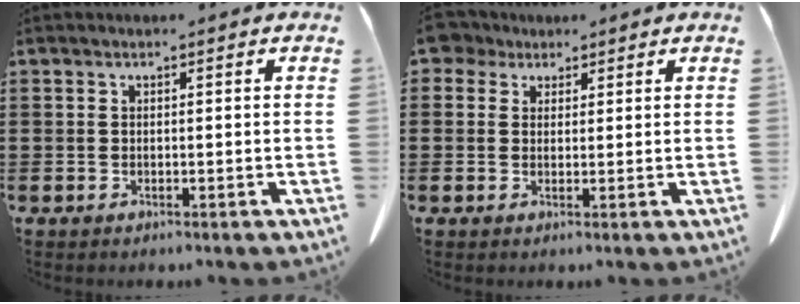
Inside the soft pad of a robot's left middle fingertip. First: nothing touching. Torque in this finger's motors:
{"motor_torque": [0.00, 0.00, 0.00, 0.00]}